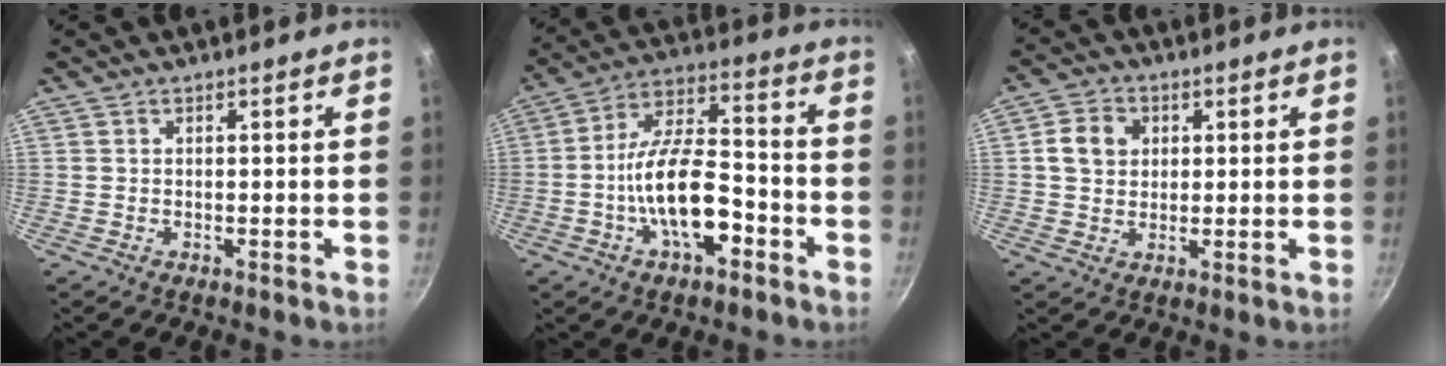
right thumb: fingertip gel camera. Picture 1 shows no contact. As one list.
[{"total": 15.0, "force": [-5.3, 6.7, 12.3], "torque": [-0.193, 0.048, -0.101]}, {"total": 6.1, "force": [1.3, 5.1, 3.0], "torque": [-0.036, 0.006, 0.016]}]